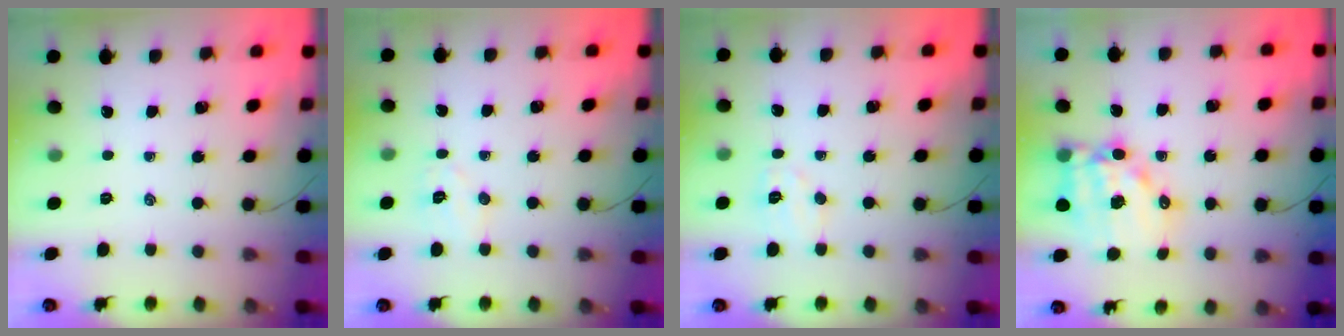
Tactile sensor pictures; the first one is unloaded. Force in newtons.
{"total": 5.8, "press": 5.7, "slide": 1.1}
{"total": 5.7, "press": 5.6, "slide": 1.1}
{"total": 15.7, "press": 15.2, "slide": 3.8}